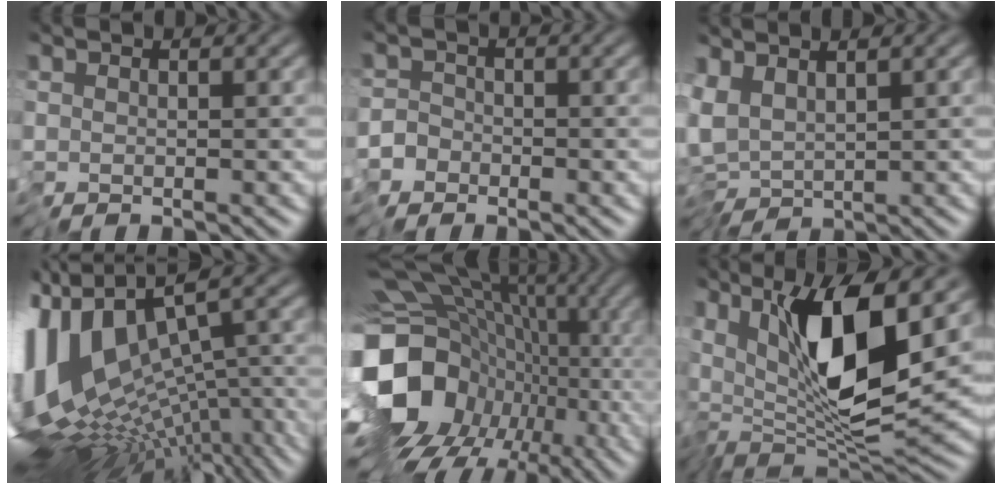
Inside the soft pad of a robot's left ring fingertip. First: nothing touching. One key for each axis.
{"total": 4.0, "fx": -3.1, "fy": 2.5, "fz": 0.0, "tx": 0.030, "ty": -0.002, "tz": -0.064}
{"total": 4.6, "fx": 0.0, "fy": 2.8, "fz": 3.6, "tx": -0.080, "ty": -0.005, "tz": 0.003}
{"total": 15.0, "fx": -2.3, "fy": 7.3, "fz": 12.9, "tx": -0.261, "ty": -0.009, "tz": -0.007}
{"total": 18.1, "fx": -3.5, "fy": 14.2, "fz": 10.7, "tx": -0.201, "ty": 0.003, "tz": -0.041}
{"total": 11.2, "fx": 2.0, "fy": 3.1, "fz": 10.5, "tx": -0.189, "ty": -0.005, "tz": 0.034}